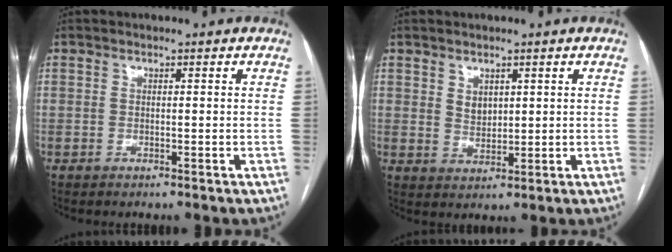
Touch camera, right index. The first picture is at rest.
{"total": 2.8, "force": [1.3, 2.0, 1.5], "torque": [-0.029, -0.002, 0.031]}